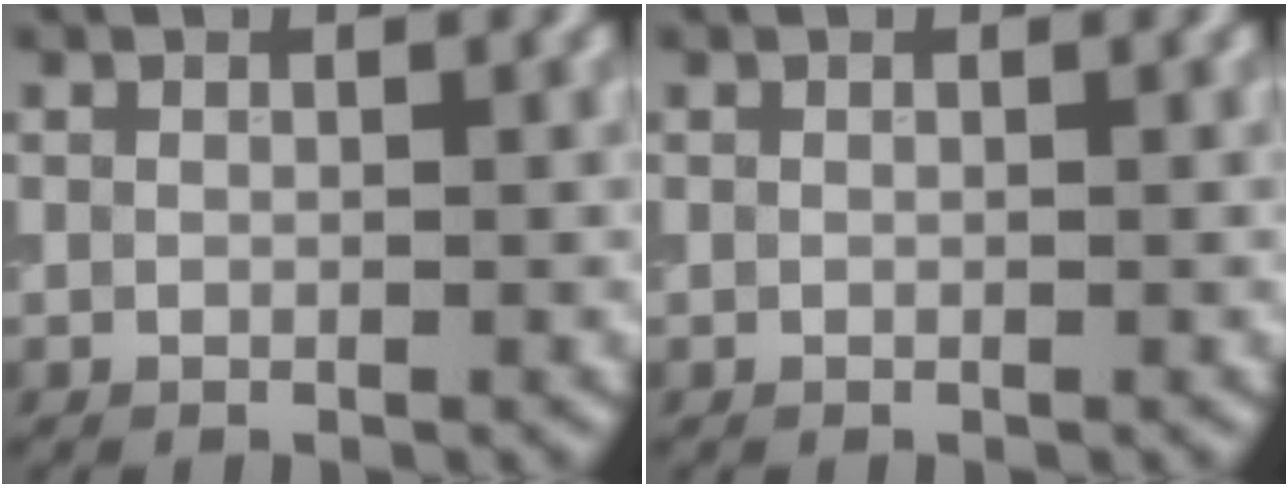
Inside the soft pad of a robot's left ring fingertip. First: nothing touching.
{"total": 0.0}